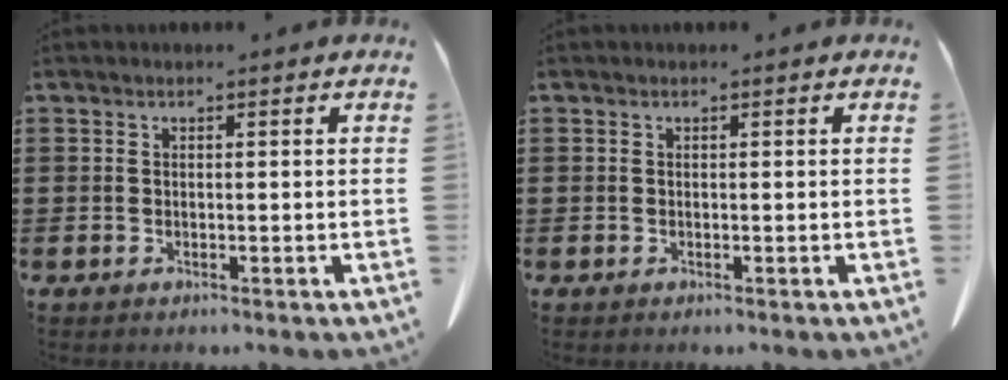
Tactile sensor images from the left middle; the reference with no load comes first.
{"total": 0.0}